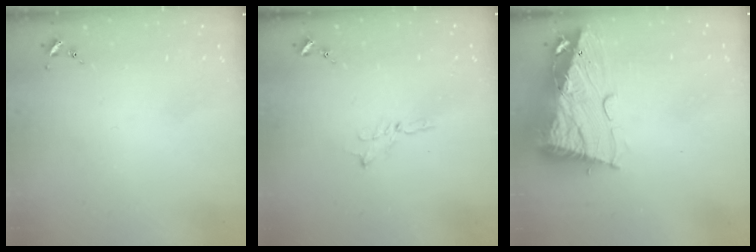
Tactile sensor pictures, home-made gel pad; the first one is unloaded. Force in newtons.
{"total": 3.5, "press": 3.5, "slide": 0.1}
{"total": 16.3, "press": 16.1, "slide": 2.0}